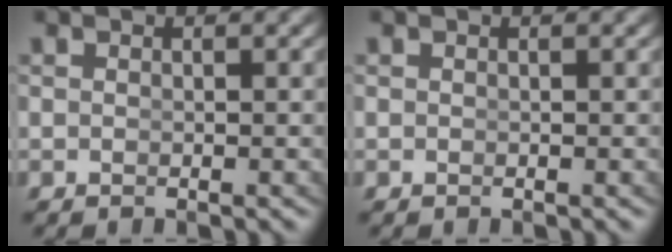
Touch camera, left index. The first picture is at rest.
{"total": 0.0}